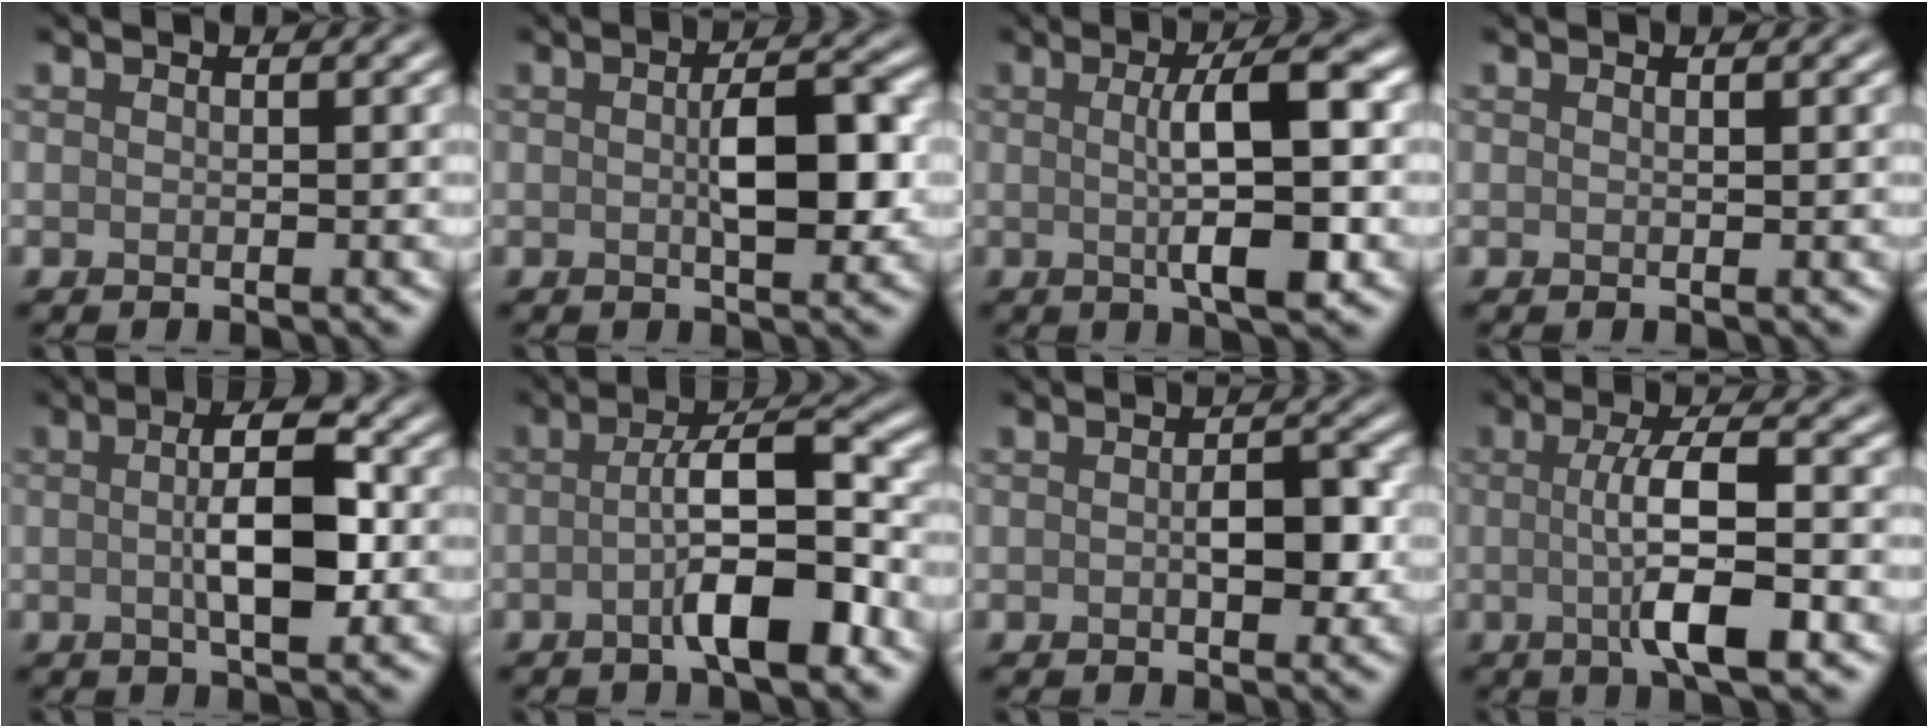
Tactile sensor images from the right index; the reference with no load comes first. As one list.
[{"total": 4.9, "force": [0.0, 2.0, 4.5], "torque": [-0.077, 0.002, 0.002]}, {"total": 6.4, "force": [0.0, 1.3, 6.3], "torque": [-0.095, 0.006, 0.000]}, {"total": 0.0}, {"total": 5.6, "force": [-0.1, 1.7, 5.3], "torque": [-0.096, 0.004, -0.005]}, {"total": 6.9, "force": [-2.4, 1.6, 6.2], "torque": [-0.096, 0.018, -0.044]}, {"total": 3.0, "force": [-0.2, 1.6, 2.5], "torque": [-0.038, 0.000, -0.005]}, {"total": 6.4, "force": [-0.8, 1.4, 6.2], "torque": [-0.105, 0.000, -0.015]}]